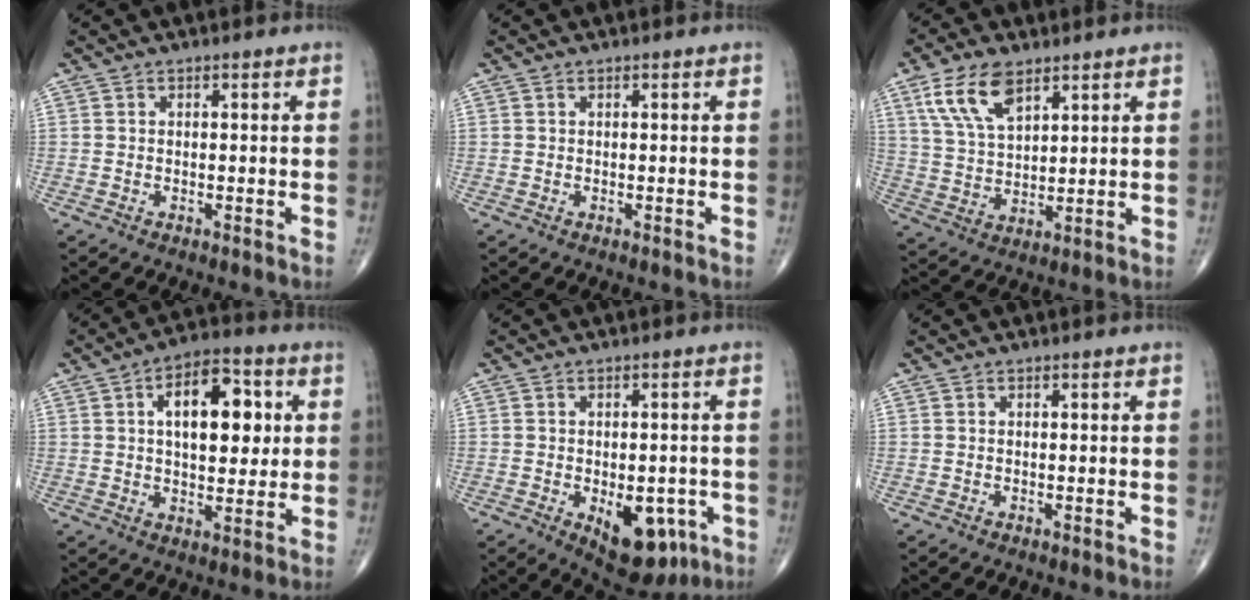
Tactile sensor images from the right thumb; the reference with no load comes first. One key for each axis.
{"total": 0.0}
{"total": 10.6, "fx": 5.9, "fy": 5.2, "fz": 7.2, "tx": -0.130, "ty": -0.020, "tz": 0.123}
{"total": 14.1, "fx": 3.2, "fy": 7.4, "fz": 11.6, "tx": -0.141, "ty": 0.005, "tz": 0.047}
{"total": 11.4, "fx": -4.2, "fy": 6.3, "fz": 8.6, "tx": -0.090, "ty": 0.005, "tz": -0.044}
{"total": 0.0}